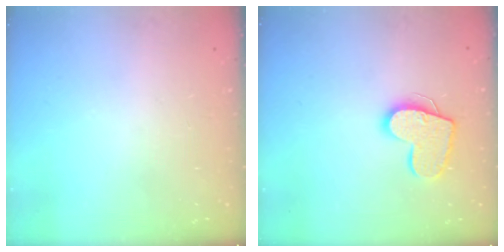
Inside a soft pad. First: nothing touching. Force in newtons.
{"total": 13.9, "press": 13.8, "slide": 1.1}